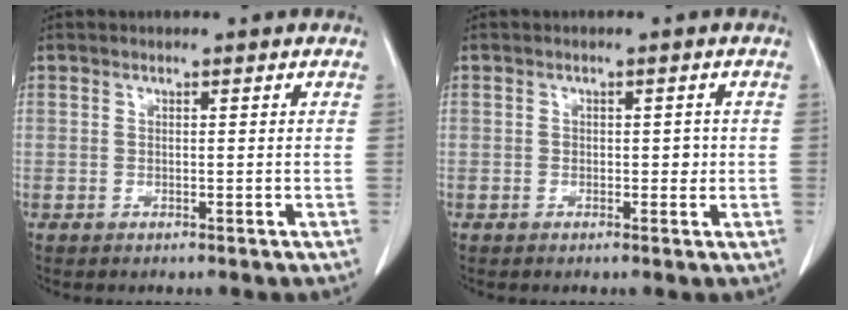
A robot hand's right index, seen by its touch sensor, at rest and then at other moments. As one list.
[{"total": 1.5, "force": [-0.1, 1.0, 1.2], "torque": [-0.012, 0.003, -0.001]}]